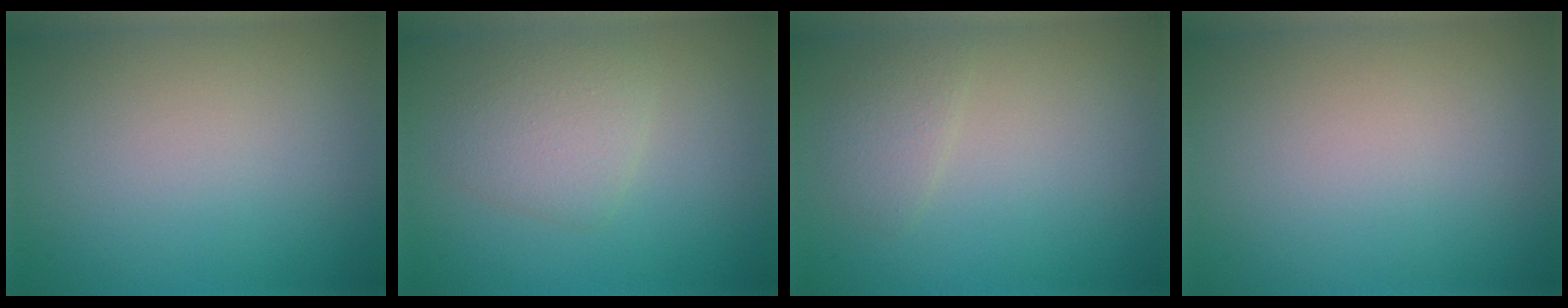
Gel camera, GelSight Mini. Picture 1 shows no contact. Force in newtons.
{"total": 2.7, "press": 2.7, "slide": 0.0}
{"total": 1.5, "press": 1.5, "slide": 0.1}
{"total": 0.0}